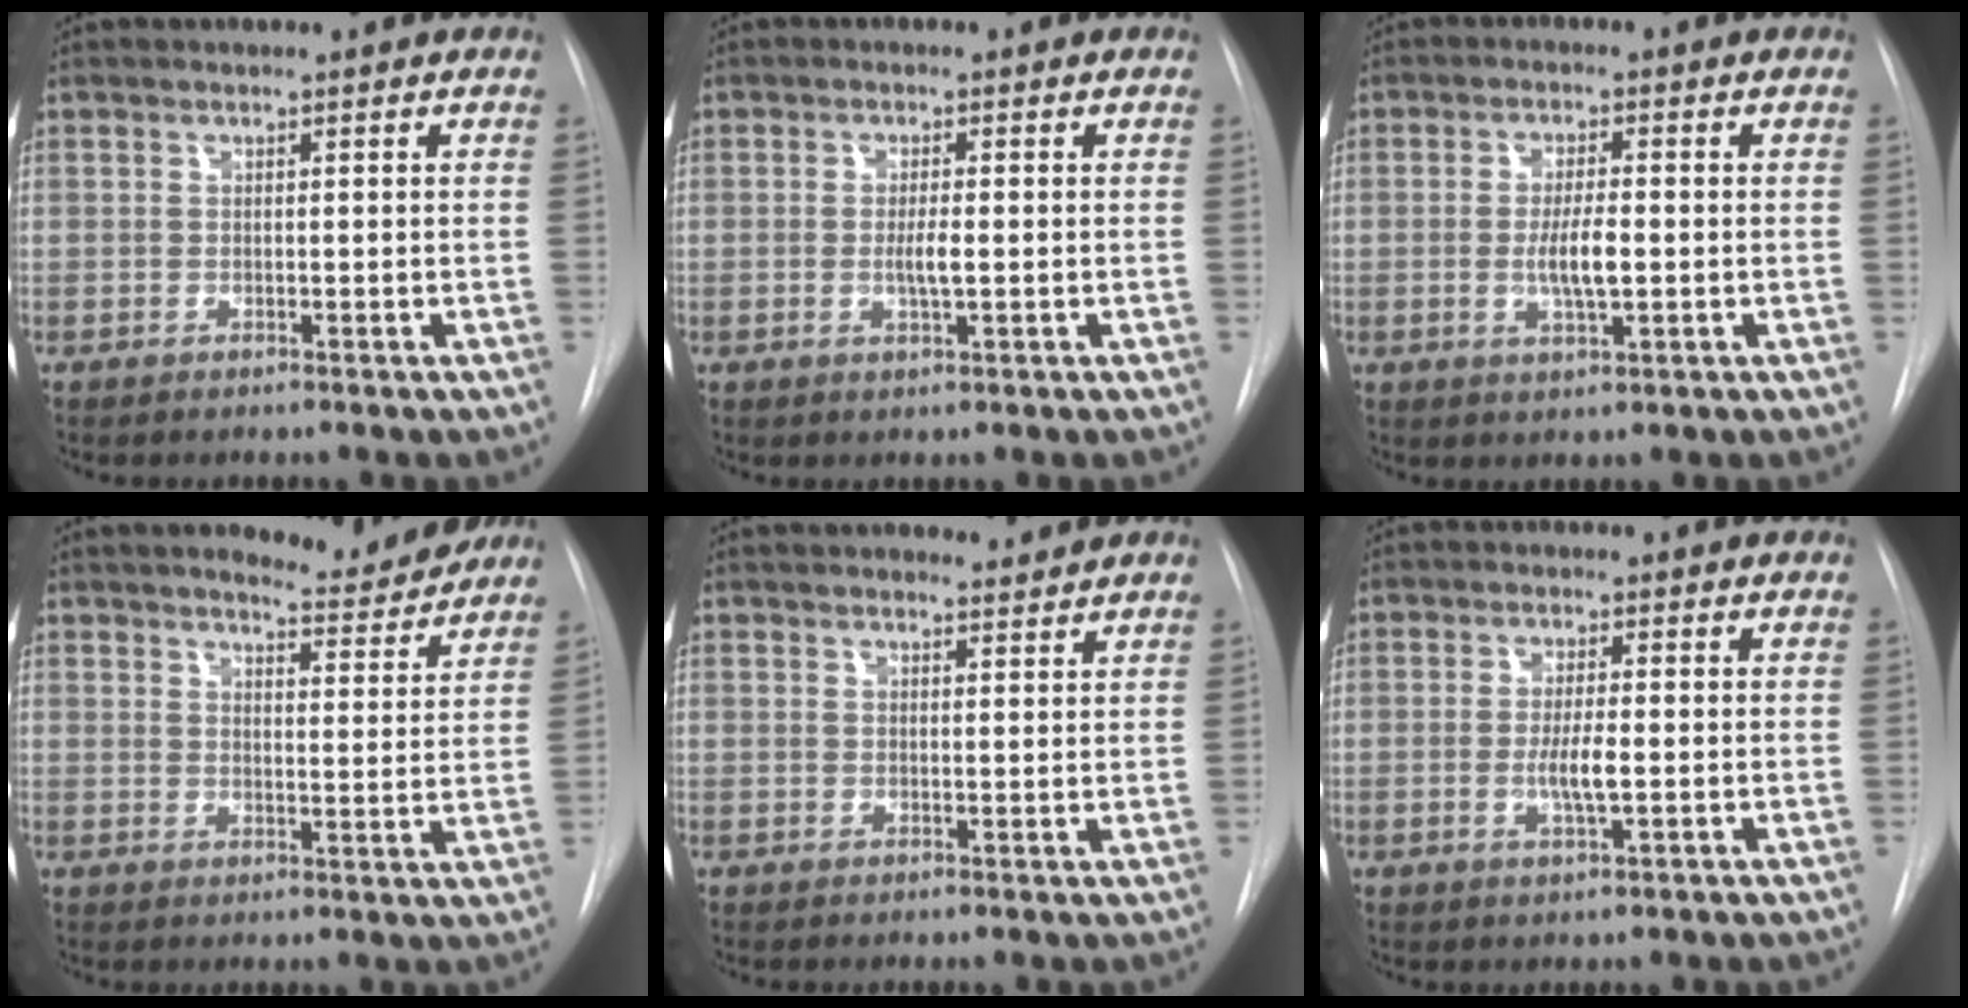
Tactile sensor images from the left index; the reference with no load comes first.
{"total": 2.7, "force": [-0.9, 0.3, 2.5], "torque": [-0.047, -0.009, -0.016]}
{"total": 5.0, "force": [-1.3, 1.1, 4.8], "torque": [-0.092, -0.012, -0.020]}
{"total": 8.2, "force": [7.9, 1.0, 2.2], "torque": [-0.029, -0.021, 0.095]}
{"total": 7.3, "force": [6.9, 1.2, 2.0], "torque": [-0.017, 0.005, 0.079]}
{"total": 4.0, "force": [-1.2, 0.6, 3.8], "torque": [-0.073, -0.011, -0.020]}